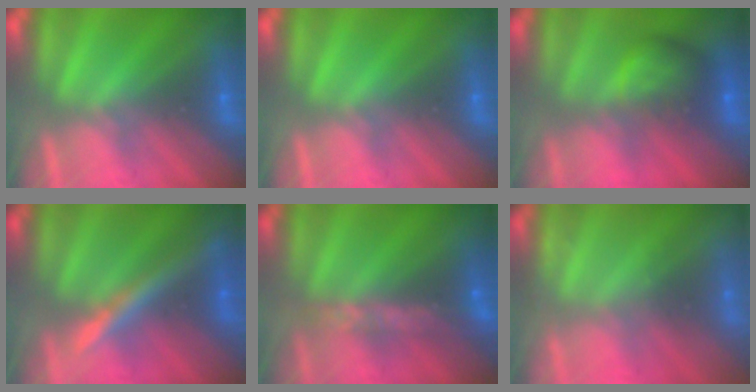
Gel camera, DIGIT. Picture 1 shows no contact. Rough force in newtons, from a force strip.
{"total": 0.0}
{"total": 5.5}
{"total": 2.4}
{"total": 6.9}
{"total": 2.3}